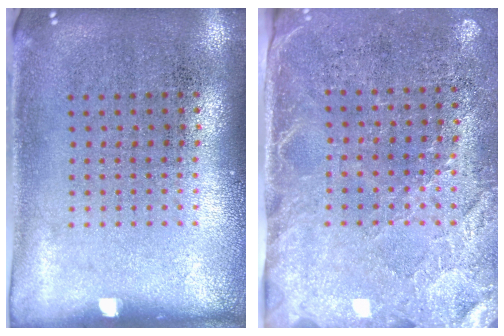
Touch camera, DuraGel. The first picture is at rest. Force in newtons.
{"total": 2.7, "press": 2.4, "slide": 1.2}